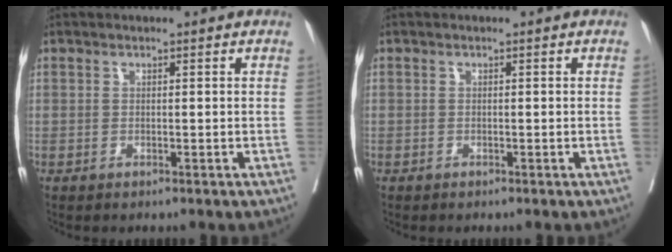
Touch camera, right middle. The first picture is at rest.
{"total": 0.0}